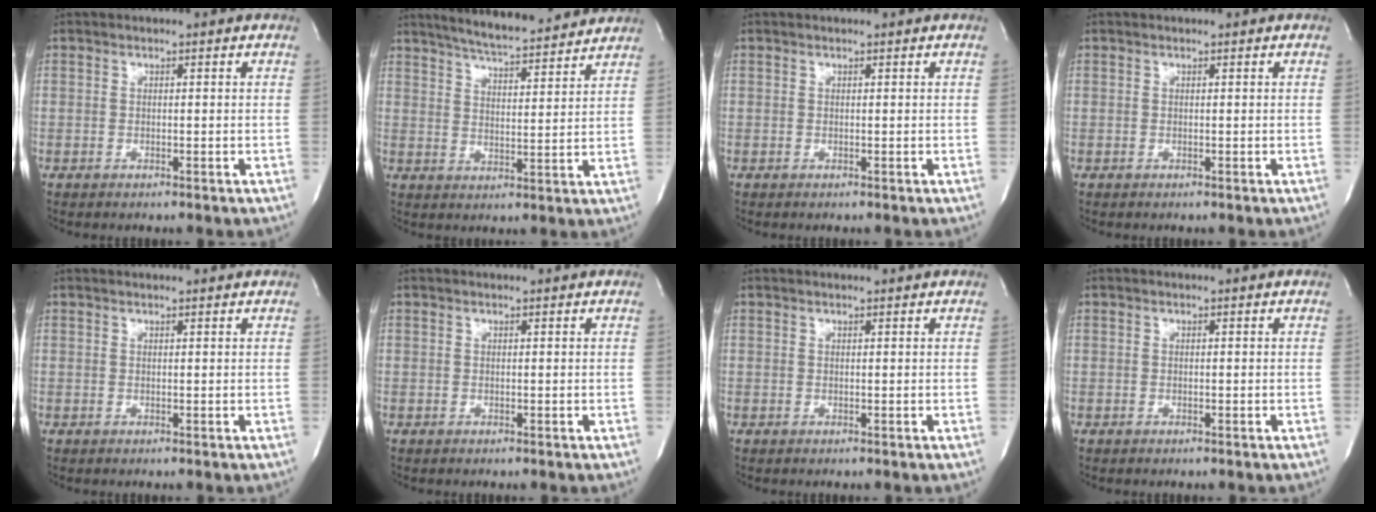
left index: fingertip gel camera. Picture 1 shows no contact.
{"total": 13.9, "force": [12.7, 1.3, 5.6], "torque": [-0.093, 0.005, 0.181]}
{"total": 0.5, "force": [0.5, 0.0, 0.1], "torque": [-0.003, 0.001, 0.006]}
{"total": 0.0}
{"total": 2.7, "force": [2.6, 0.0, 0.8], "torque": [-0.012, 0.014, 0.029]}
{"total": 0.8, "force": [0.8, -0.1, 0.2], "torque": [-0.006, 0.004, 0.010]}
{"total": 1.8, "force": [1.7, 0.0, 0.6], "torque": [-0.010, 0.011, 0.021]}
{"total": 0.0}